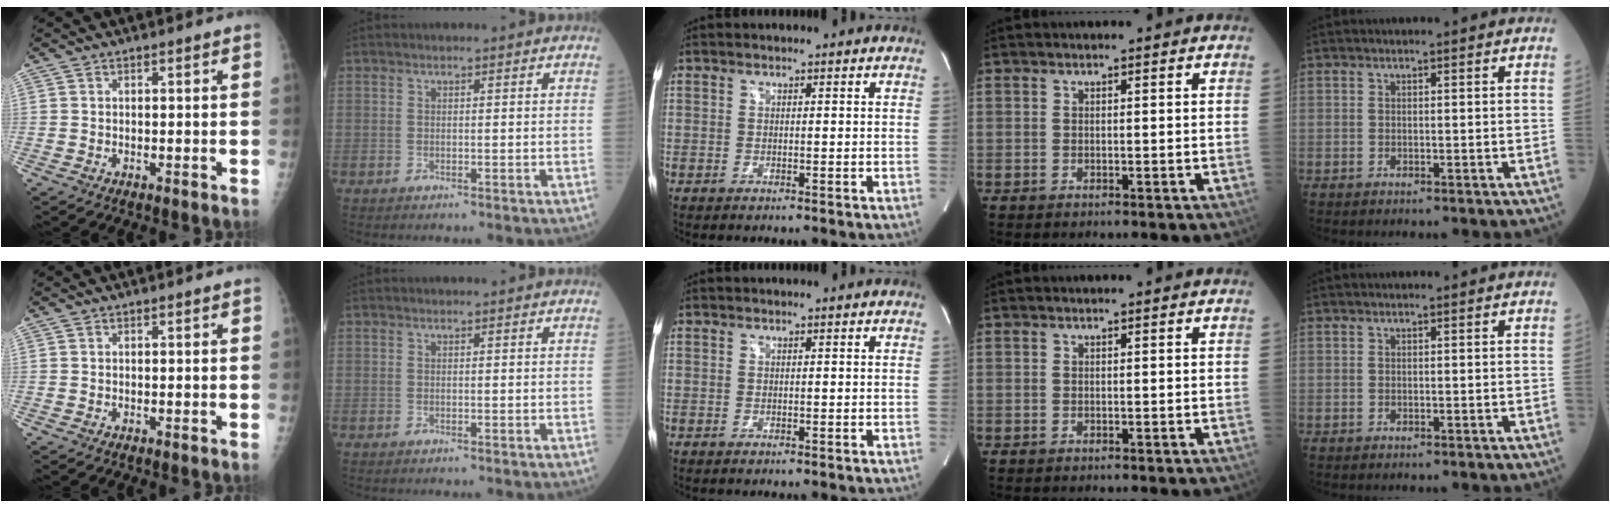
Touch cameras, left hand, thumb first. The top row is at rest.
{}